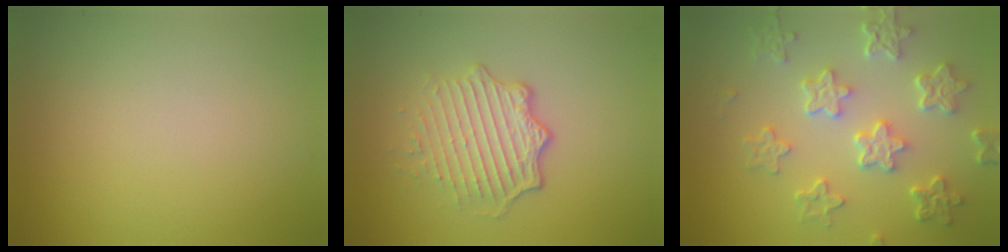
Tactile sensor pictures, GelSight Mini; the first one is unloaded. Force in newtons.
{"total": 4.9, "press": 3.2, "slide": 3.7}
{"total": 6.0, "press": 4.7, "slide": 3.8}